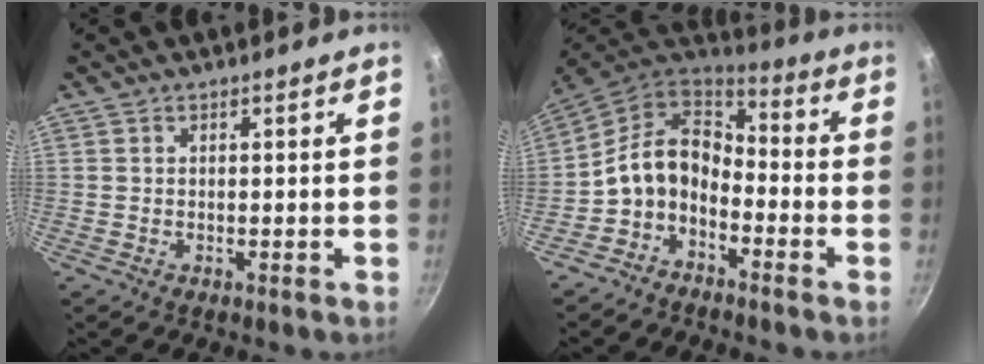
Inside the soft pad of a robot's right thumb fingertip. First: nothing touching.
{"total": 11.0, "force": [-4.5, 7.9, 6.3], "torque": [-0.091, 0.082, -0.096]}